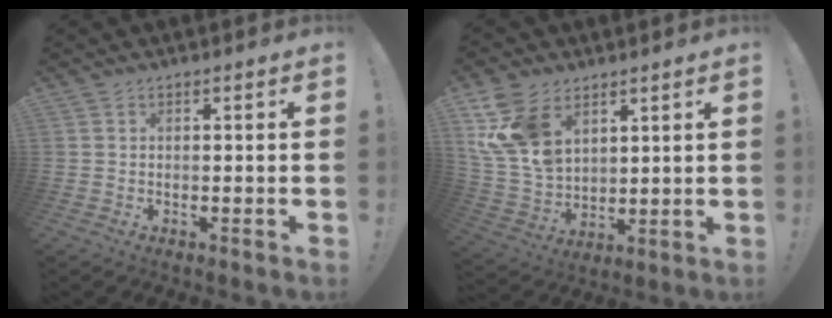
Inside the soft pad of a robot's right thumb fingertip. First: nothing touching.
{"total": 15.4, "force": [7.3, 10.4, 8.7], "torque": [-0.188, -0.038, 0.142]}